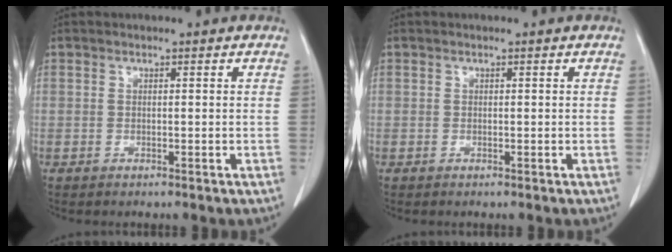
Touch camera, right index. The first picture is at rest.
{"total": 0.0}